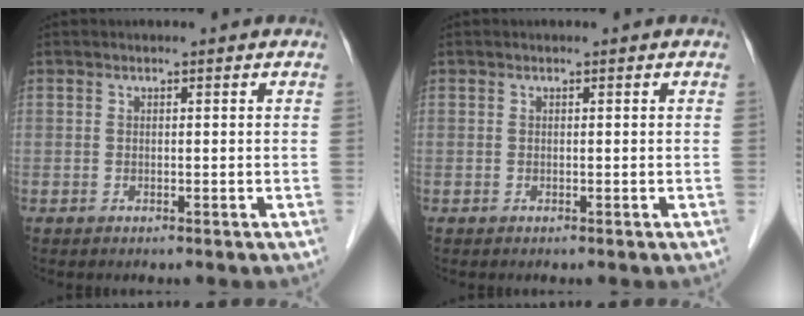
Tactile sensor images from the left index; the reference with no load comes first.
{"total": 0.0}